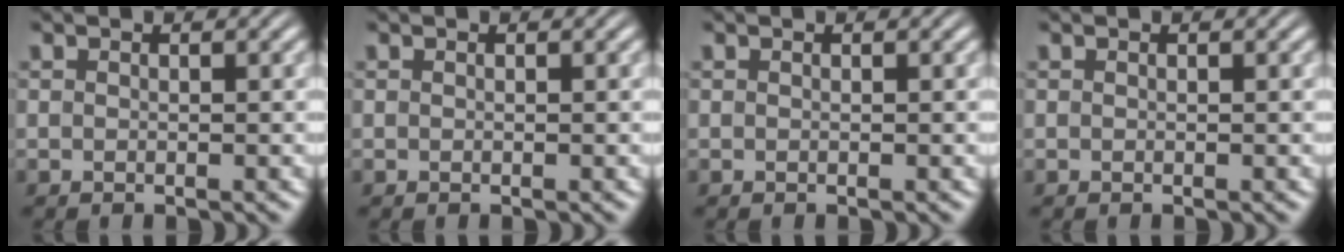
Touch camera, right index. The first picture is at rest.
{"total": 0.0}
{"total": 0.0}
{"total": 0.0}